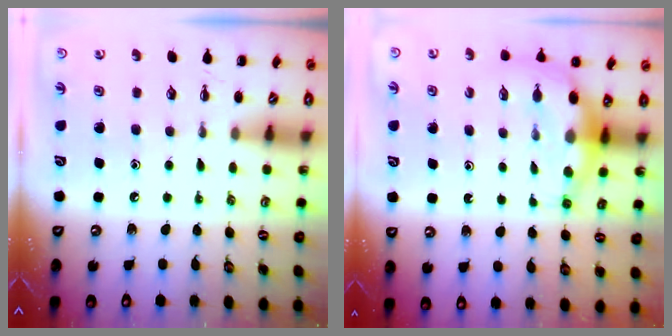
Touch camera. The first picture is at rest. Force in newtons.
{"total": 6.8, "press": 6.7, "slide": 1.6}